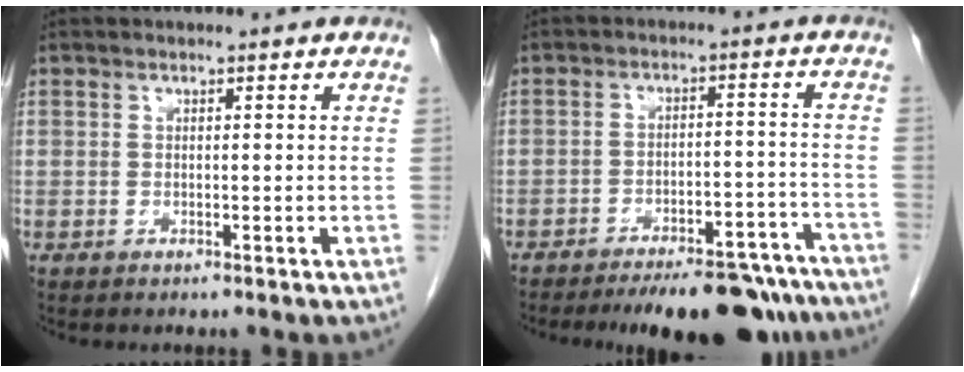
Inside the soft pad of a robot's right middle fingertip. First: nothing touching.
{"total": 16.3, "force": [-14.0, 4.7, 6.9], "torque": [-0.055, 0.011, -0.185]}